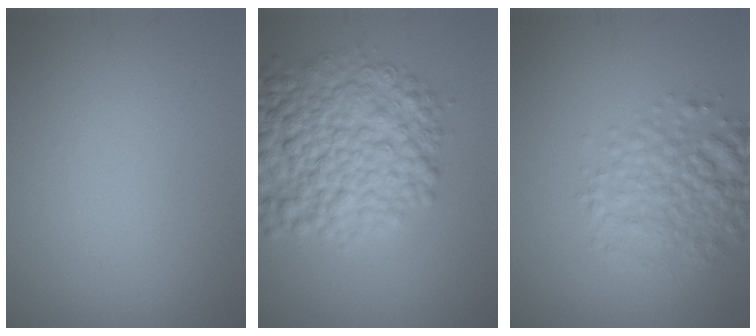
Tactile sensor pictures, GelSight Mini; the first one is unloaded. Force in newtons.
{"total": 9.1, "press": 9.1, "slide": 0.2}
{"total": 4.5, "press": 4.5, "slide": 0.2}